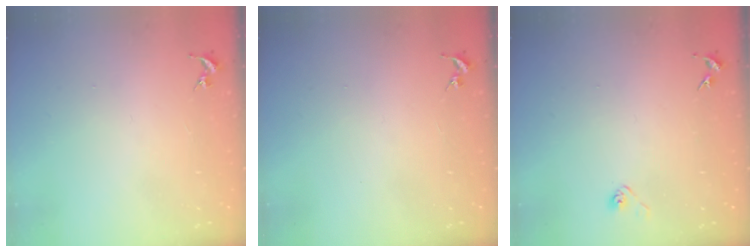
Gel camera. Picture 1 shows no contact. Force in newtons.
{"total": 0.0}
{"total": 2.9, "press": 2.8, "slide": 0.8}